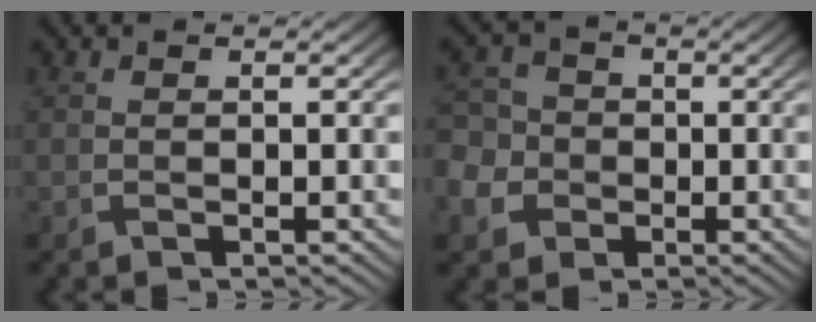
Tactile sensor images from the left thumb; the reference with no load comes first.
{"total": 7.8, "force": [-2.3, 7.0, 2.6], "torque": [-0.097, -0.013, -0.067]}